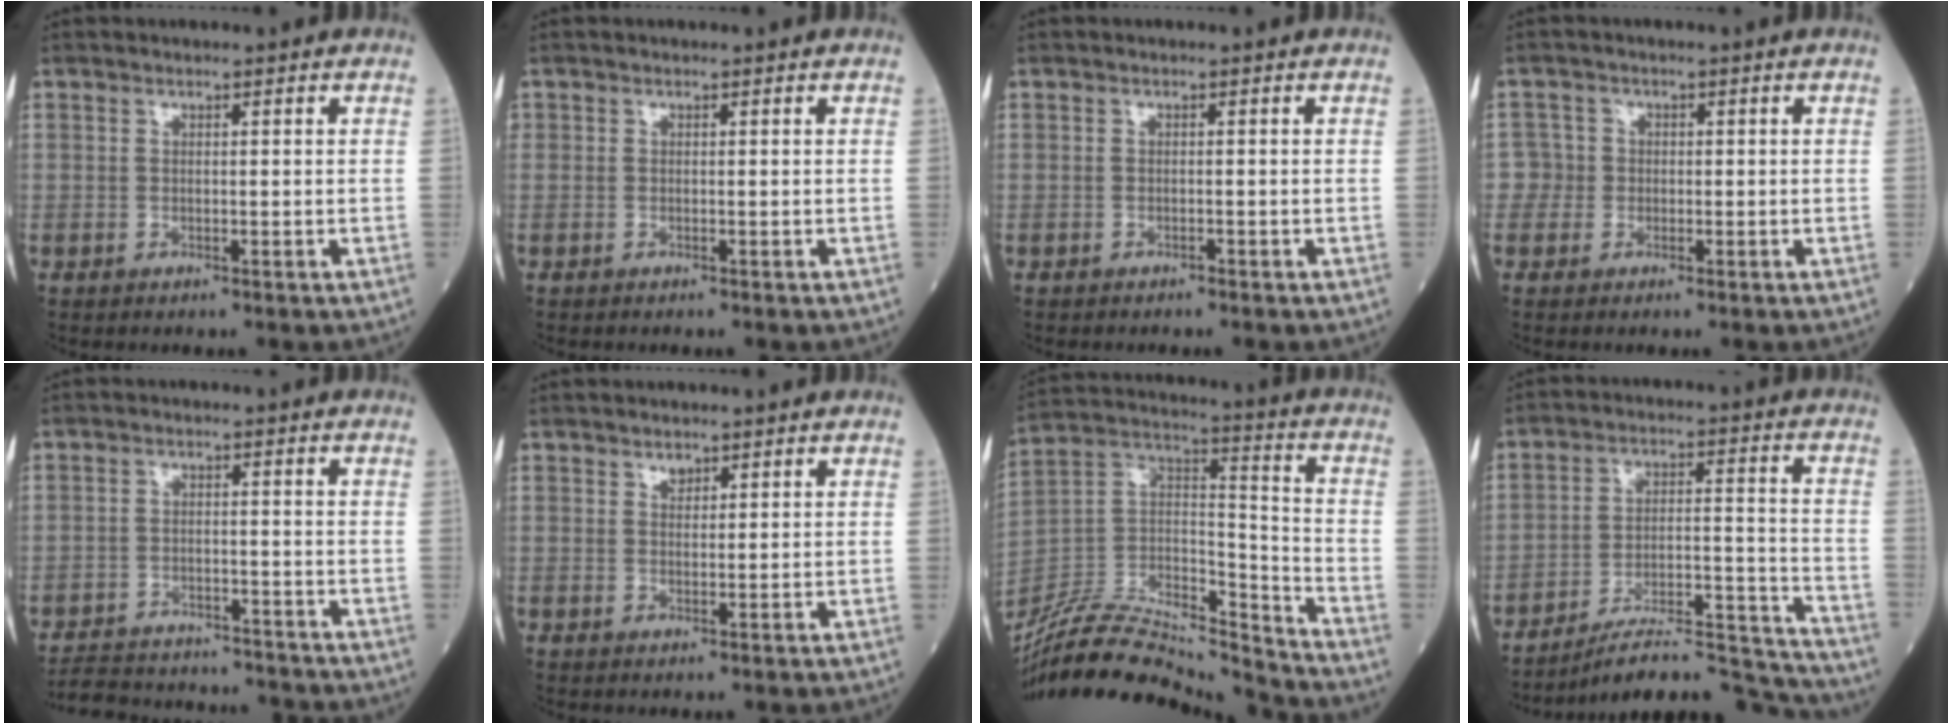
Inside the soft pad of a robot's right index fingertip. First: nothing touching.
{"total": 1.3, "force": [-0.3, 1.1, 0.6], "torque": [-0.034, 0.008, -0.005]}
{"total": 1.7, "force": [-1.3, 0.8, 0.8], "torque": [-0.027, -0.004, -0.015]}
{"total": 3.3, "force": [-0.7, 3.3, 0.1], "torque": [0.002, 0.015, -0.016]}
{"total": 13.3, "force": [-12.3, 3.7, 3.2], "torque": [-0.068, 0.018, -0.182]}
{"total": 2.0, "force": [1.2, 1.4, 0.8], "torque": [-0.021, 0.007, 0.026]}
{"total": 25.9, "force": [-24.1, 3.5, 9.0], "torque": [-0.219, 0.003, -0.416]}
{"total": 18.6, "force": [-17.8, 1.0, 5.2], "torque": [-0.067, 0.025, -0.275]}